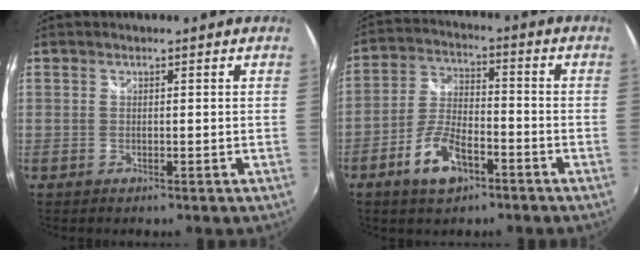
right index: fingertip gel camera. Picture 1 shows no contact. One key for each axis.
{"total": 9.6, "fx": -5.4, "fy": 4.5, "fz": 6.6, "tx": -0.140, "ty": 0.007, "tz": -0.097}